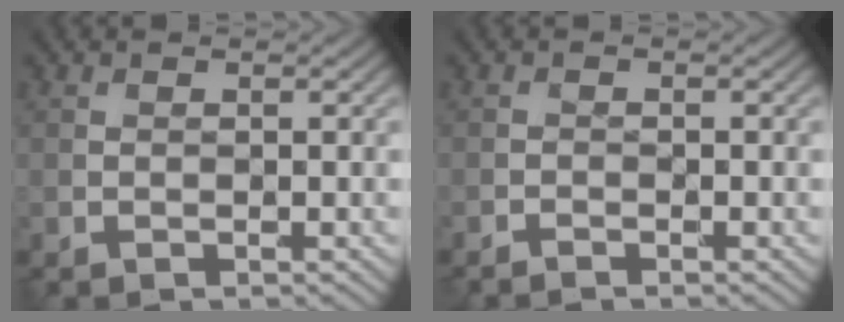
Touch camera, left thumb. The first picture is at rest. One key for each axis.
{"total": 0.9, "fx": -0.8, "fy": 0.0, "fz": 0.2, "tx": -0.004, "ty": -0.001, "tz": -0.020}